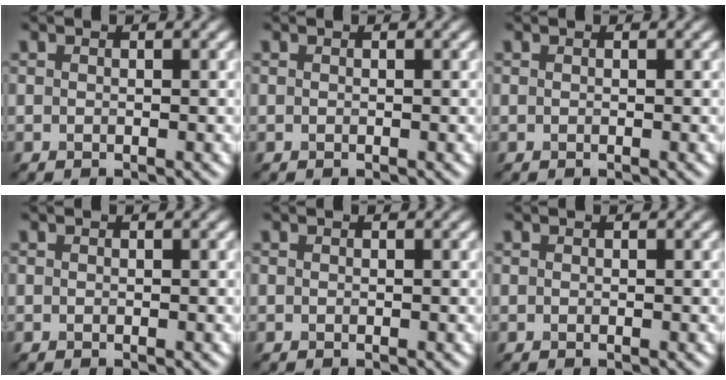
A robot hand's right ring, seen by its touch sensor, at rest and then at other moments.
{"total": 0.0}
{"total": 0.0}
{"total": 0.0}
{"total": 0.0}
{"total": 0.0}